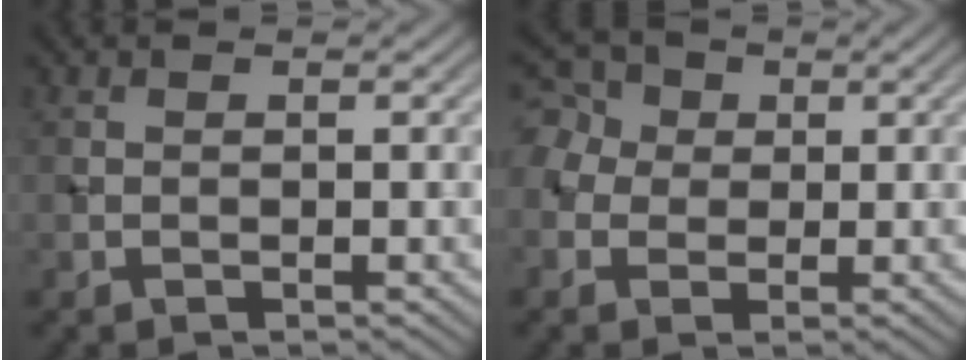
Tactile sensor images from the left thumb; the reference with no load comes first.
{"total": 5.4, "force": [0.9, 4.7, 2.4], "torque": [-0.083, 0.017, 0.002]}